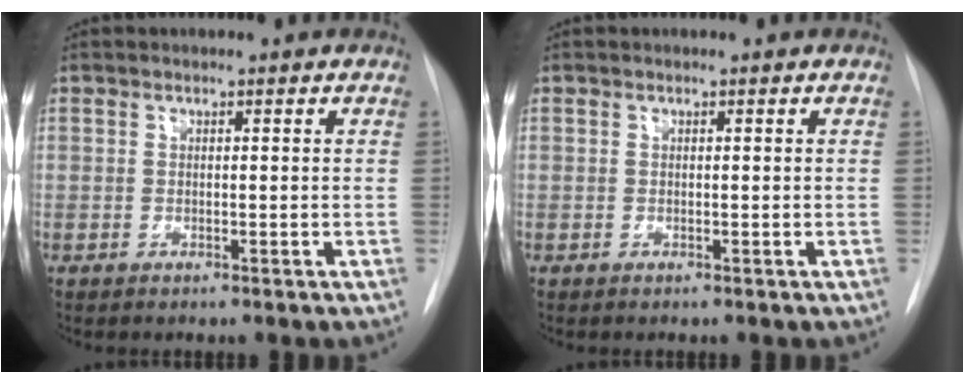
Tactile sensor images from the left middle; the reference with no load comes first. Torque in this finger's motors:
{"motor_torque": [0.00, 0.00, 0.00, 0.01]}